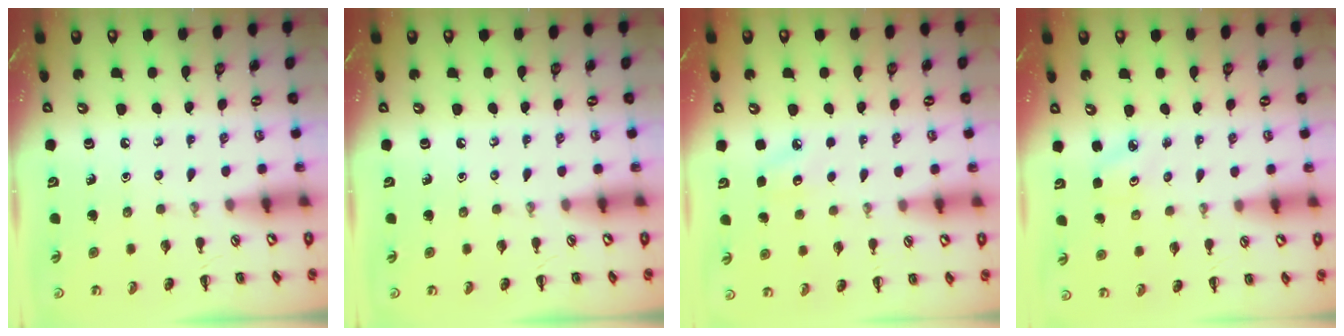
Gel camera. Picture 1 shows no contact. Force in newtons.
{"total": 0.0}
{"total": 6.4, "press": 6.1, "slide": 1.8}
{"total": 2.7, "press": 2.6, "slide": 0.8}